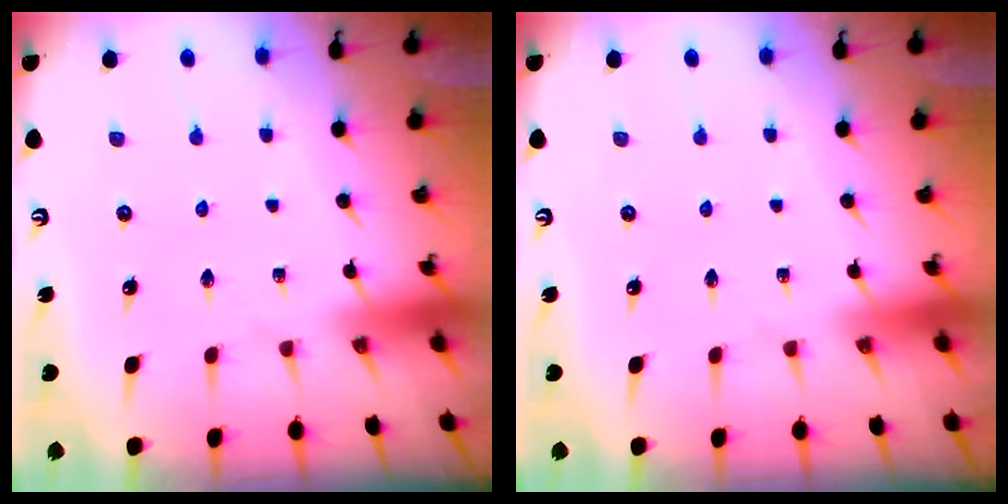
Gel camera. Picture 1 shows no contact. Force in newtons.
{"total": 0.0}